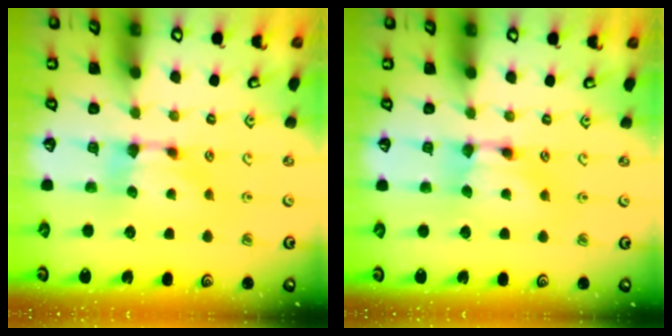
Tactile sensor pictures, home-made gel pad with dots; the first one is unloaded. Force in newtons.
{"total": 1.7, "press": 1.7, "slide": 0.1}